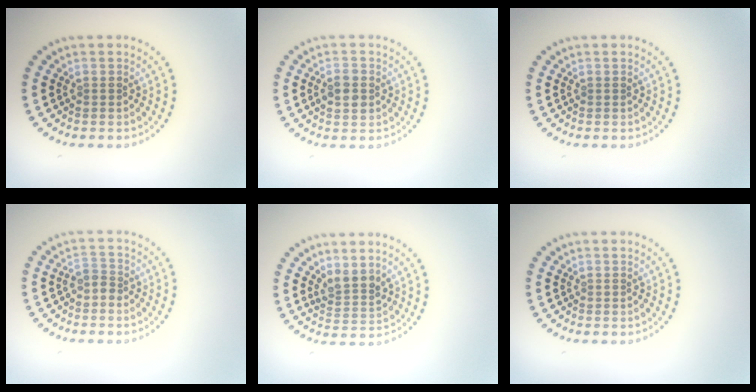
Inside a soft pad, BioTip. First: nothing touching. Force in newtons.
{"total": 2.7, "press": 2.7, "slide": 0.1}
{"total": 0.0}
{"total": 1.5, "press": 1.1, "slide": 1.0}
{"total": 2.2, "press": 1.9, "slide": 1.2}
{"total": 0.0}